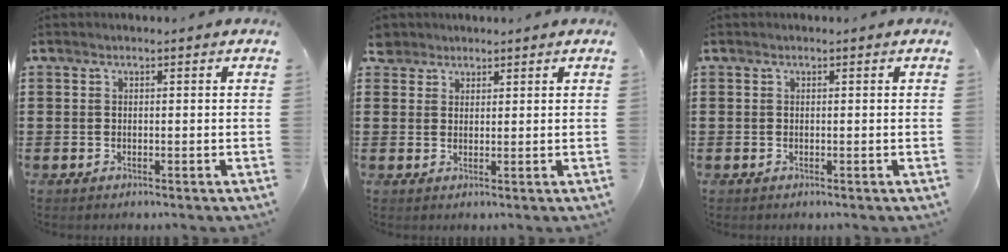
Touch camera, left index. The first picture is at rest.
{"total": 2.7, "force": [2.1, 1.6, 0.1], "torque": [-0.014, 0.011, 0.042]}
{"total": 0.0}